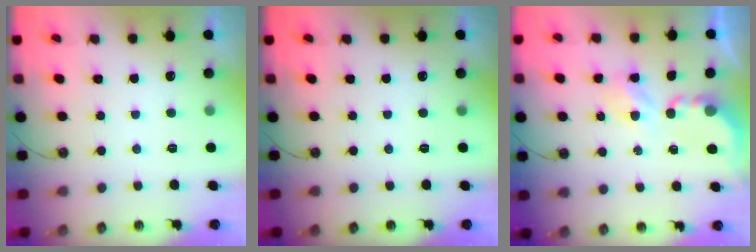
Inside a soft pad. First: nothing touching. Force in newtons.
{"total": 0.0}
{"total": 4.0, "press": 4.0, "slide": 0.1}